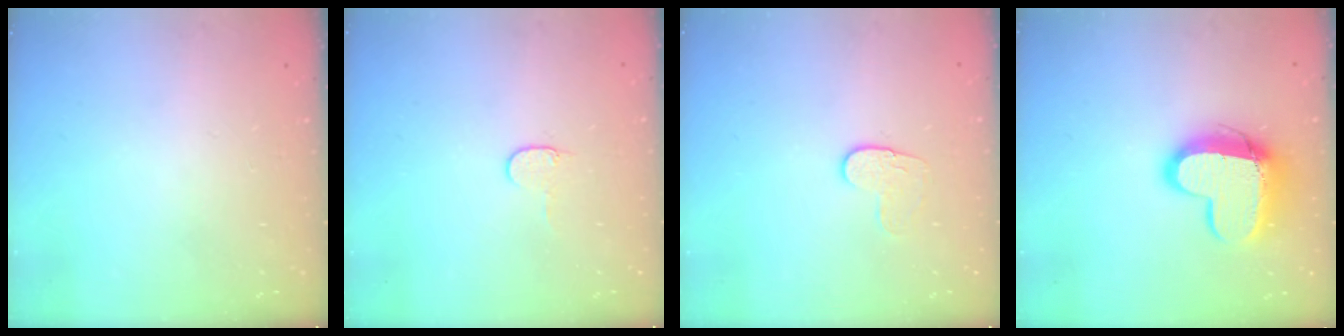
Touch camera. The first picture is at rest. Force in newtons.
{"total": 4.0, "press": 4.0, "slide": 0.4}
{"total": 7.9, "press": 7.8, "slide": 0.6}
{"total": 14.4, "press": 14.4, "slide": 1.0}